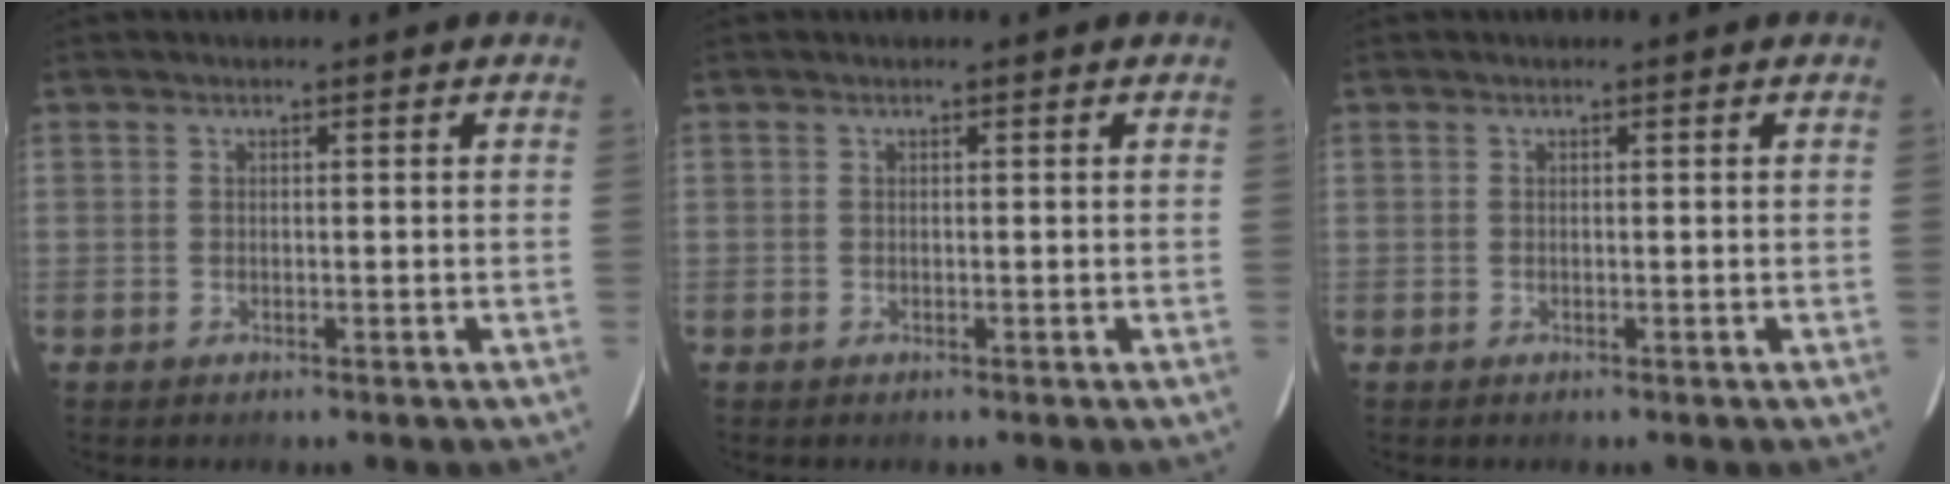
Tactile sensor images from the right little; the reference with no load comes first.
{"total": 0.0}
{"total": 0.0}